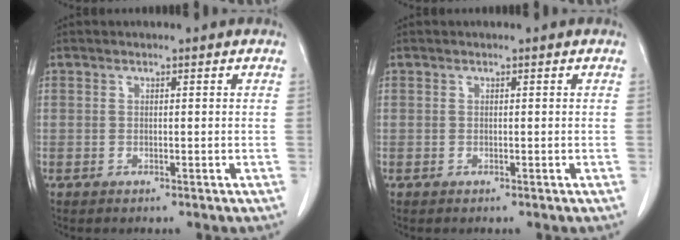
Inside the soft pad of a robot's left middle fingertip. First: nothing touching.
{"total": 0.0}